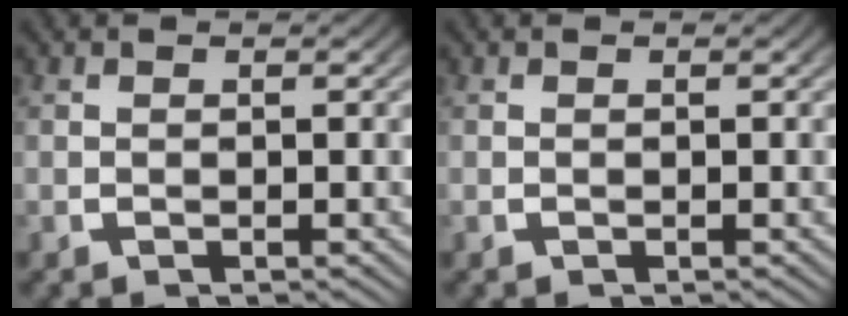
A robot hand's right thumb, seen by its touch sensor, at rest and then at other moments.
{"total": 0.0}